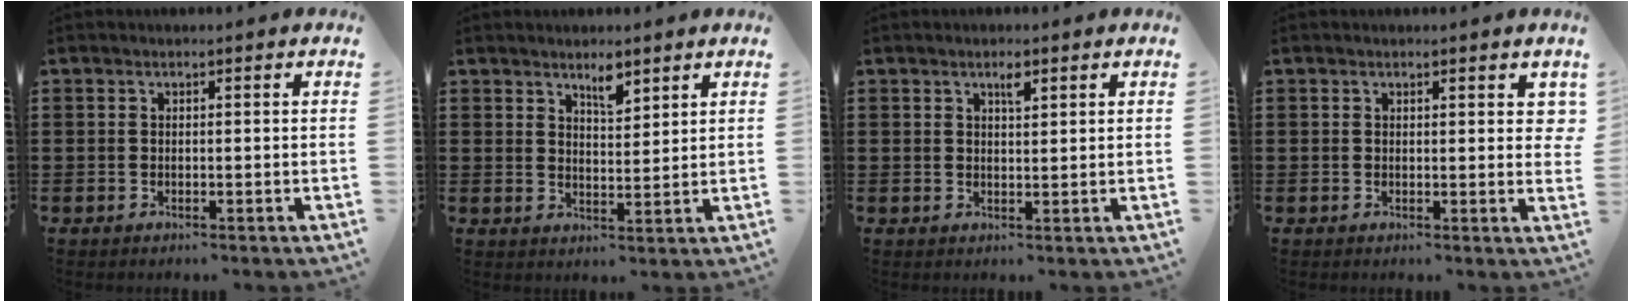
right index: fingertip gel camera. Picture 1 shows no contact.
{"total": 3.4, "force": [2.7, 1.0, 1.8], "torque": [-0.032, 0.000, 0.047]}
{"total": 2.0, "force": [1.1, 0.6, 1.5], "torque": [-0.025, 0.000, 0.017]}
{"total": 1.2, "force": [0.7, 0.6, 0.7], "torque": [0.000, -0.001, 0.009]}